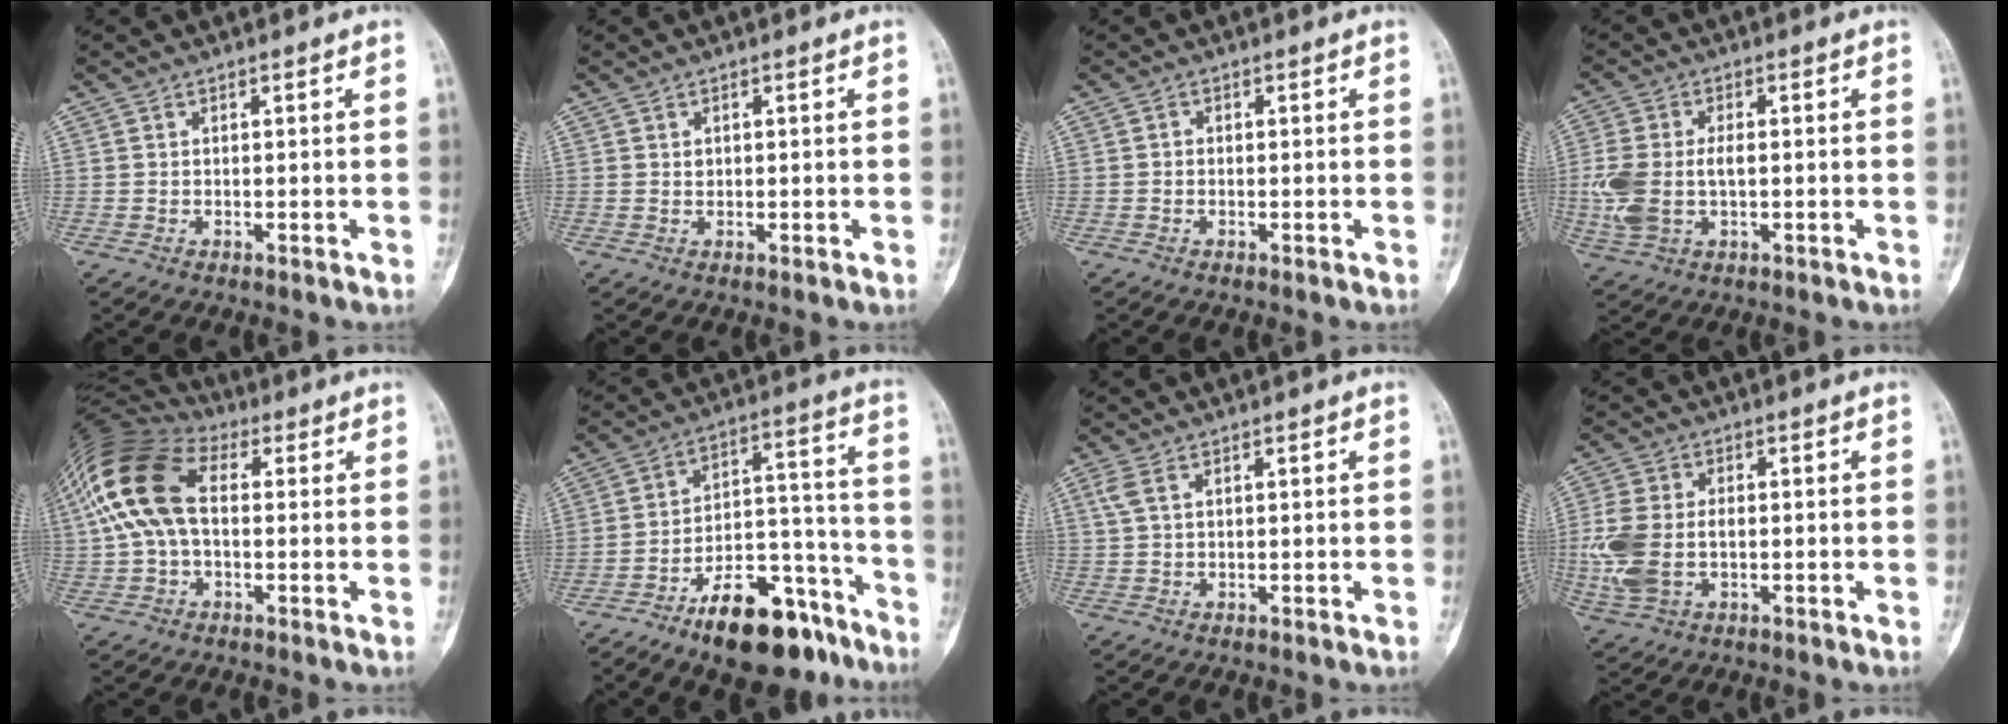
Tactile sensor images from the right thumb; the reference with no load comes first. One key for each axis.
{"total": 0.8, "fx": 0.3, "fy": 0.7, "fz": 0.4, "tx": -0.003, "ty": 0.000, "tz": 0.006}
{"total": 0.7, "fx": -0.2, "fy": 0.6, "fz": 0.2, "tx": 0.006, "ty": 0.003, "tz": -0.007}
{"total": 9.7, "fx": -0.5, "fy": 5.9, "fz": 7.6, "tx": -0.183, "ty": 0.009, "tz": -0.005}
{"total": 15.2, "fx": 2.0, "fy": 9.0, "fz": 12.1, "tx": -0.262, "ty": 0.041, "tz": 0.029}
{"total": 18.3, "fx": -12.7, "fy": 7.7, "fz": 10.8, "tx": -0.133, "ty": 0.102, "tz": -0.200}
{"total": 2.0, "fx": 0.9, "fy": 0.8, "fz": 1.6, "tx": -0.050, "ty": 0.012, "tz": 0.029}
{"total": 10.1, "fx": -1.0, "fy": 6.6, "fz": 7.7, "tx": -0.183, "ty": 0.005, "tz": -0.017}